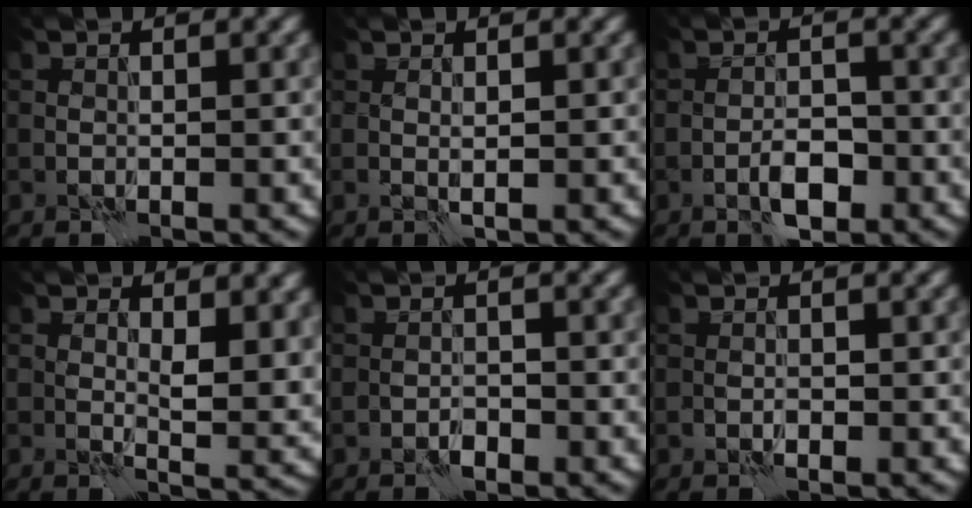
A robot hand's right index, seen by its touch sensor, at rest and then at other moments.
{"total": 0.8, "force": [0.1, 0.3, 0.7], "torque": [-0.014, 0.000, 0.003]}
{"total": 2.9, "force": [-1.5, 1.2, 2.2], "torque": [-0.034, 0.005, -0.028]}
{"total": 4.5, "force": [1.4, 1.9, 3.8], "torque": [-0.060, -0.011, 0.027]}
{"total": 1.1, "force": [-0.8, 0.6, 0.5], "torque": [-0.006, 0.004, -0.015]}
{"total": 0.8, "force": [-0.2, 0.5, 0.6], "torque": [-0.011, 0.002, -0.005]}